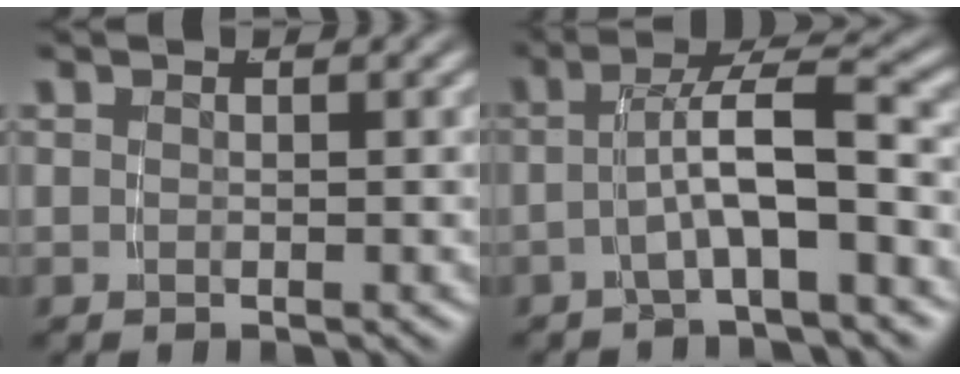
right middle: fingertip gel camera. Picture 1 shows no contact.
{"total": 4.5, "force": [-1.7, 0.8, 4.1], "torque": [-0.065, 0.008, -0.029]}